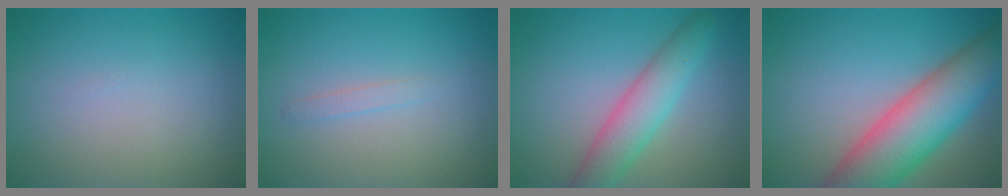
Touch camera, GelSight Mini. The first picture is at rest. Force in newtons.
{"total": 0.8, "press": 0.8, "slide": 0.0}
{"total": 4.6, "press": 4.6, "slide": 0.2}
{"total": 9.9, "press": 9.9, "slide": 0.5}